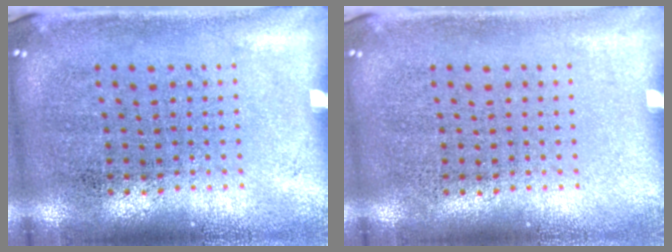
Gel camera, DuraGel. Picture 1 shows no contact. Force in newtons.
{"total": 0.0}